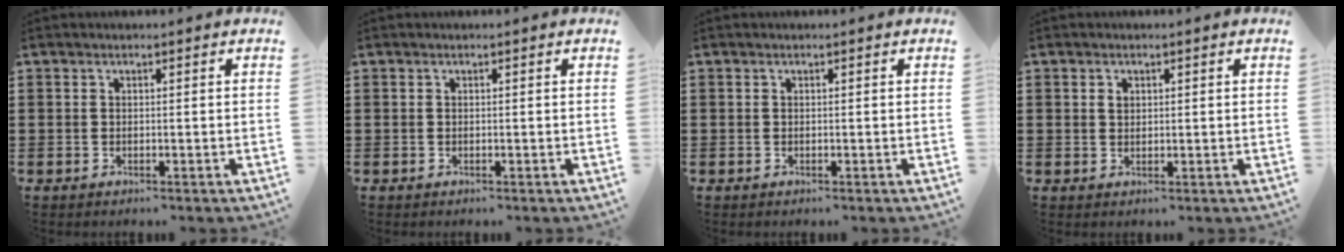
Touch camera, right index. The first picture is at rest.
{"total": 0.0}
{"total": 0.0}
{"total": 1.1, "force": [0.4, 0.8, 0.6], "torque": [-0.015, 0.004, 0.007]}